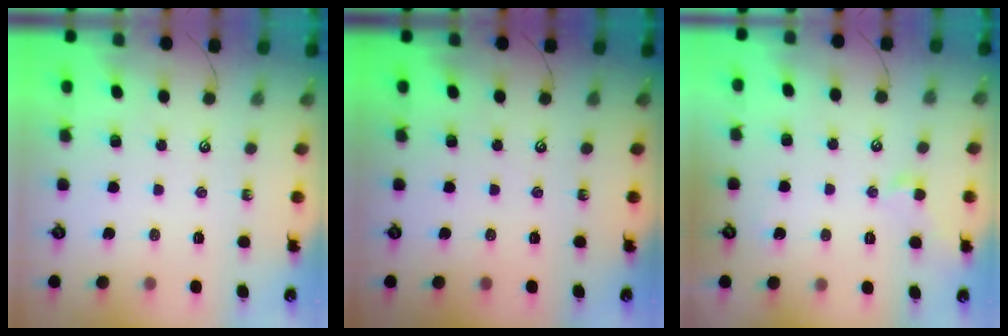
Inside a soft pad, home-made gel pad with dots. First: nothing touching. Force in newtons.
{"total": 0.0}
{"total": 0.0}